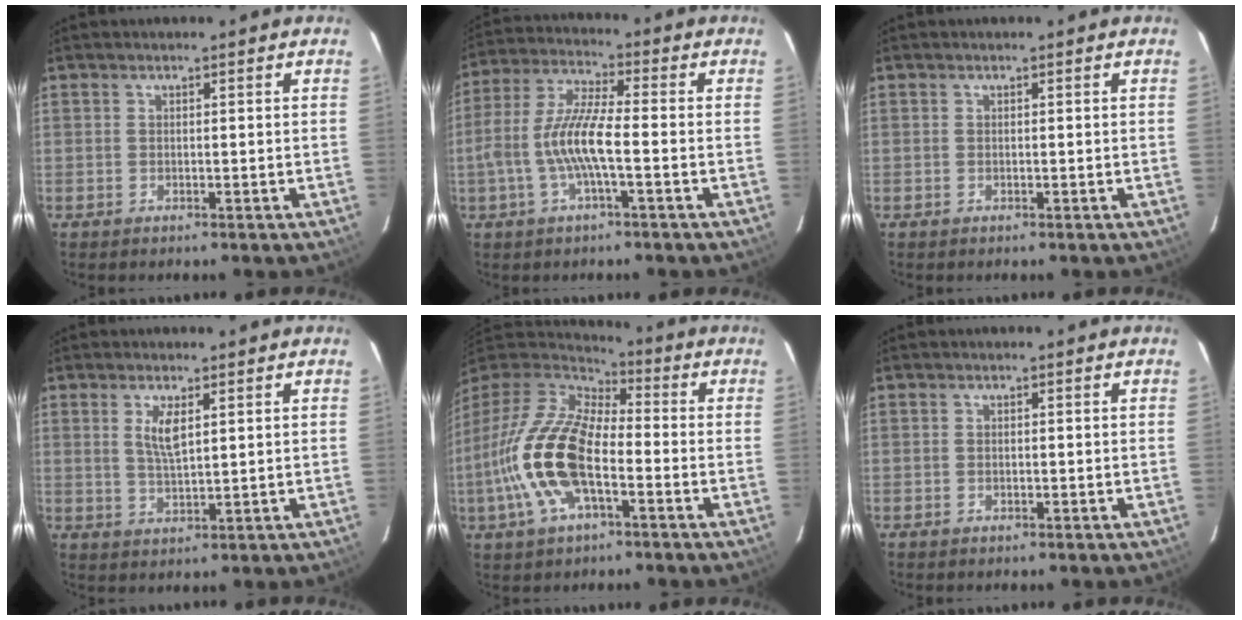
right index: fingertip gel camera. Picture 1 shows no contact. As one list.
[{"total": 10.2, "force": [-2.6, 1.9, 9.7], "torque": [-0.209, 0.003, -0.048]}, {"total": 0.0}, {"total": 4.5, "force": [1.7, 1.4, 4.0], "torque": [-0.075, -0.002, 0.035]}, {"total": 19.0, "force": [-5.2, 8.6, 16.1], "torque": [-0.334, -0.016, -0.105]}, {"total": 0.5, "force": [-0.2, 0.5, 0.1], "torque": [-0.002, 0.000, -0.004]}]